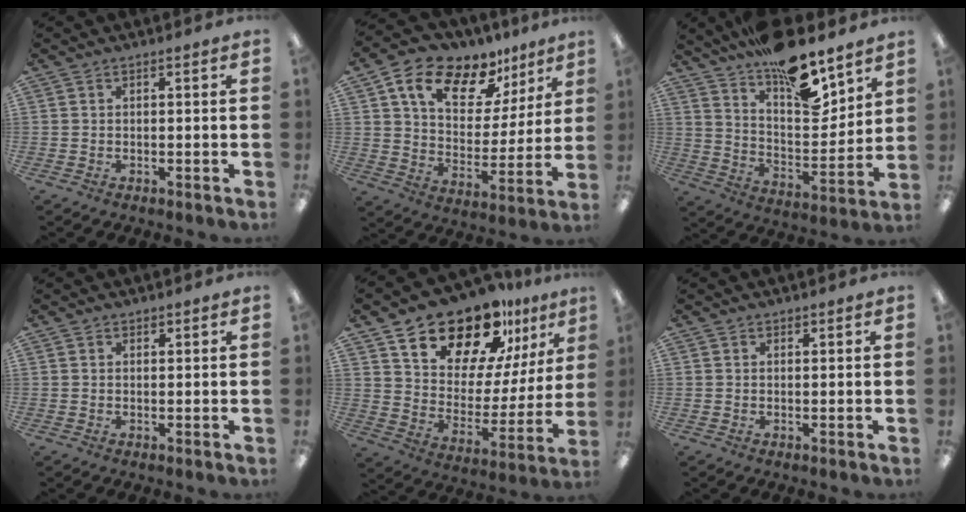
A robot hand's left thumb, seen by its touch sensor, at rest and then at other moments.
{"total": 15.3, "force": [10.6, 8.3, 7.4], "torque": [-0.135, -0.059, 0.191]}
{"total": 17.7, "force": [13.6, 5.9, 9.7], "torque": [-0.155, -0.093, 0.232]}
{"total": 1.1, "force": [1.0, 0.6, 0.1], "torque": [-0.002, -0.001, 0.019]}
{"total": 19.4, "force": [16.4, 7.8, 7.0], "torque": [-0.135, -0.123, 0.292]}
{"total": 0.9, "force": [0.7, 0.5, 0.1], "torque": [-0.003, 0.000, 0.015]}